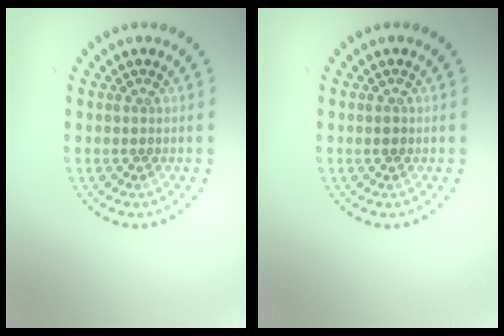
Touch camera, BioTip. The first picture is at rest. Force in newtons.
{"total": 0.8, "press": 0.8, "slide": 0.0}